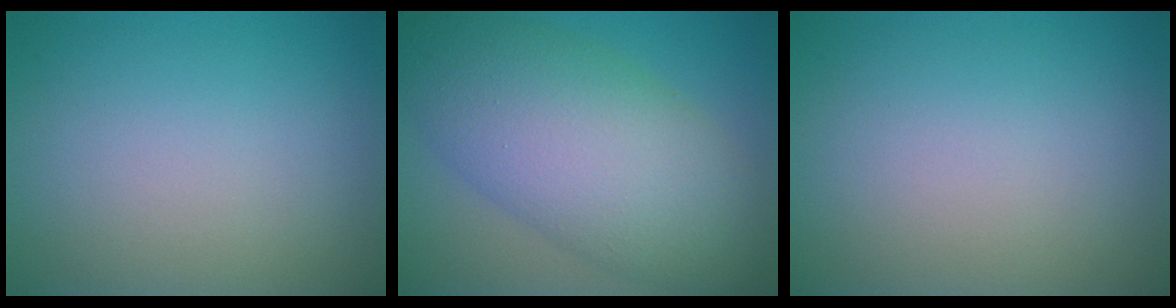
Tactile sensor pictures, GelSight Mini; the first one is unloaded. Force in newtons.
{"total": 11.0, "press": 11.0, "slide": 0.4}
{"total": 0.0}